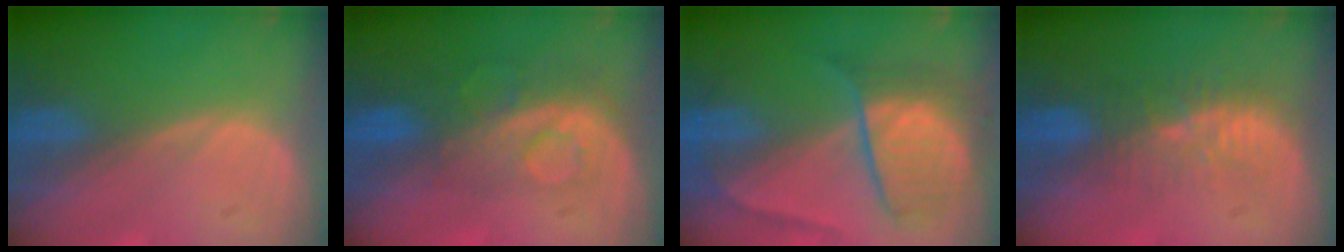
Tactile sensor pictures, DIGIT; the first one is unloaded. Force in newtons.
{"total": 8.5, "press": 7.1, "slide": 4.7}
{"total": 7.9, "press": 7.9, "slide": 0.6}
{"total": 6.0, "press": 5.7, "slide": 1.9}